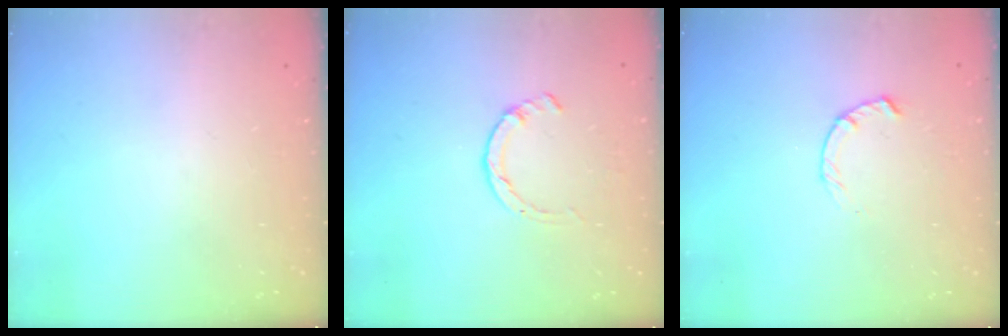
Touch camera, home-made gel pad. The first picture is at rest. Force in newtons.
{"total": 1.4, "press": 1.3, "slide": 0.3}
{"total": 1.8, "press": 1.8, "slide": 0.3}